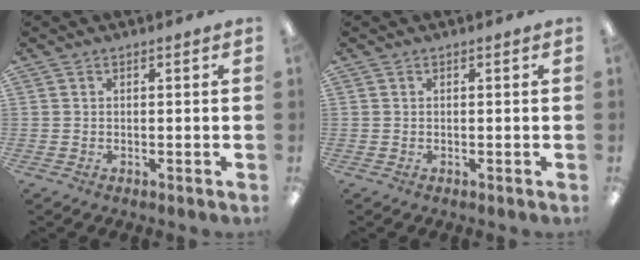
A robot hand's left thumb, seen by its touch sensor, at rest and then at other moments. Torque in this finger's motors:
{"motor_torque": [-0.01, 0.01, 0.00, 0.00, 0.00]}